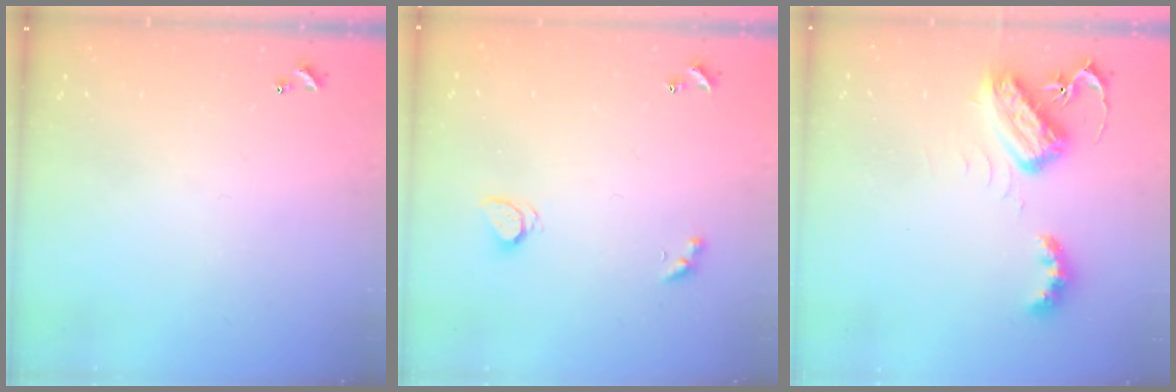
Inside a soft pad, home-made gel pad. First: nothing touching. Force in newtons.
{"total": 1.6, "press": 1.6, "slide": 0.3}
{"total": 7.7, "press": 7.6, "slide": 0.5}